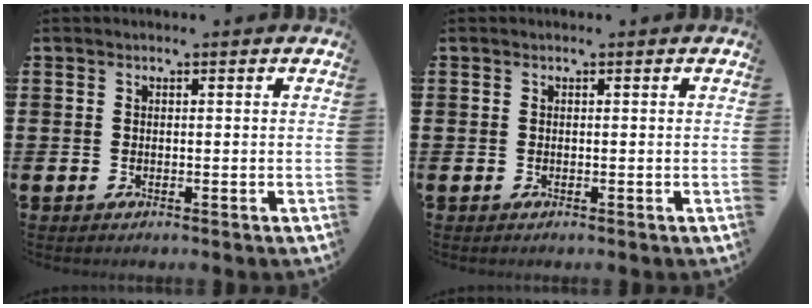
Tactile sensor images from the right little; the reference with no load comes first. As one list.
[{"total": 0.0}]